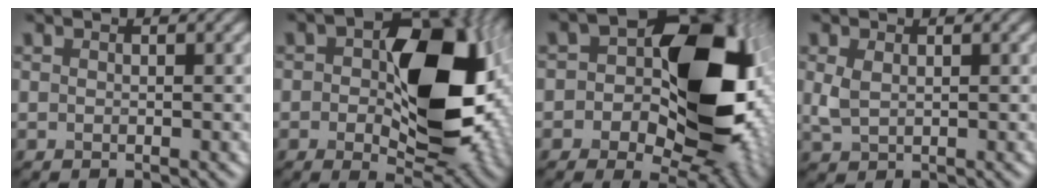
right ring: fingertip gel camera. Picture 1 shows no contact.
{"total": 13.1, "force": [0.1, 7.2, 10.9], "torque": [-0.149, 0.002, 0.001]}
{"total": 15.0, "force": [-0.3, 9.6, 11.5], "torque": [-0.138, 0.011, -0.015]}
{"total": 1.9, "force": [0.3, 1.2, 1.4], "torque": [-0.042, -0.002, 0.014]}